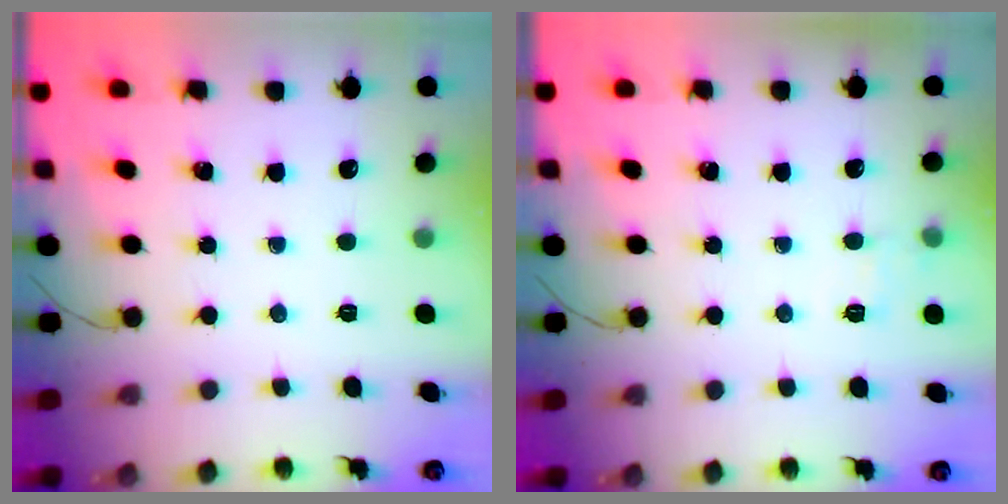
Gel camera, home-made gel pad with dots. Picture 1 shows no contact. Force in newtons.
{"total": 5.6, "press": 5.4, "slide": 1.4}